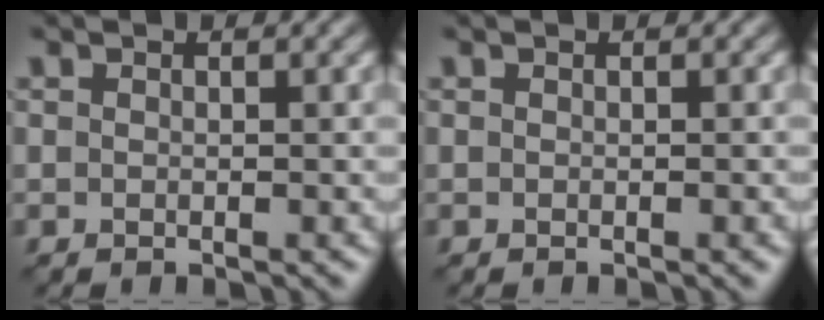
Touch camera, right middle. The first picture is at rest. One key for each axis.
{"total": 0.6, "fx": -0.2, "fy": 0.1, "fz": 0.6, "tx": -0.006, "ty": 0.000, "tz": -0.002}